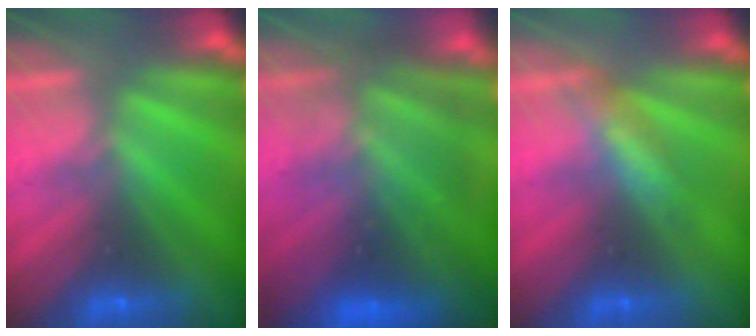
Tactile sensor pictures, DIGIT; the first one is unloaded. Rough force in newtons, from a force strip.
{"total": 9.0}
{"total": 2.7}